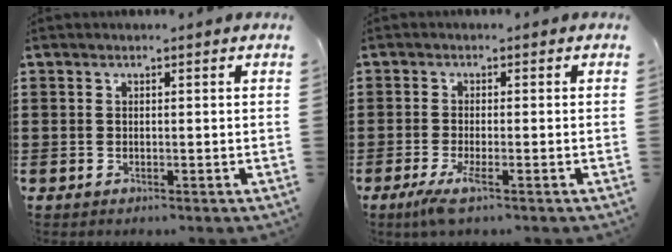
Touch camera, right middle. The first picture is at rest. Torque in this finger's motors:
{"motor_torque": [0.58, -0.29, 0.17, 0.06]}